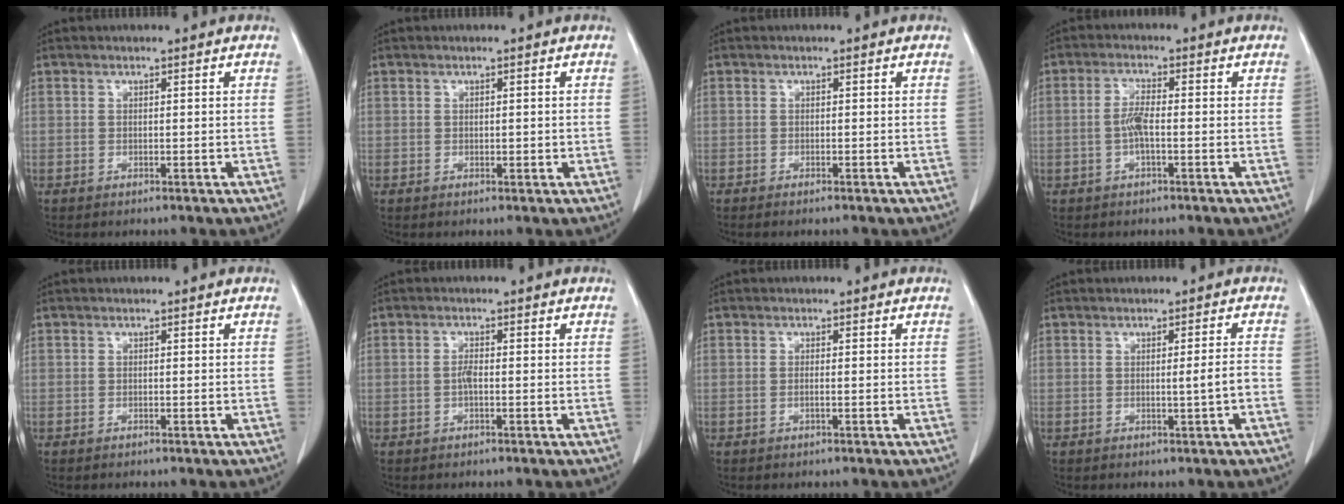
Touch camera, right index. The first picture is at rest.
{"total": 0.9, "force": [0.0, 0.6, 0.7], "torque": [-0.006, -0.001, 0.002]}
{"total": 0.9, "force": [-0.8, 0.1, 0.5], "torque": [-0.013, -0.003, -0.010]}
{"total": 3.4, "force": [-0.7, 0.6, 3.2], "torque": [-0.070, 0.002, -0.014]}
{"total": 0.0}
{"total": 1.4, "force": [-0.3, 0.3, 1.3], "torque": [-0.028, 0.002, -0.008]}
{"total": 0.7, "force": [-0.2, 0.0, 0.7], "torque": [-0.014, 0.000, -0.003]}
{"total": 2.4, "force": [-0.7, -0.5, 2.2], "torque": [-0.034, -0.003, -0.011]}